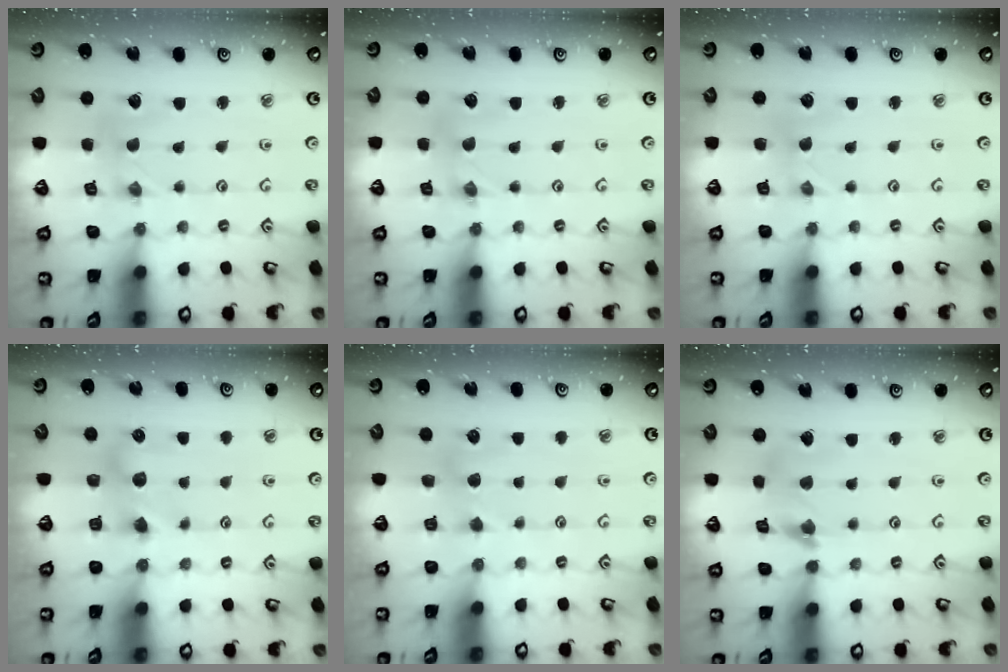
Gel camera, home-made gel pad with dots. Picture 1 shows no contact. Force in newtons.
{"total": 1.6, "press": 1.6, "slide": 0.2}
{"total": 1.4, "press": 1.4, "slide": 0.2}
{"total": 5.8, "press": 5.8, "slide": 0.1}
{"total": 3.9, "press": 3.9, "slide": 0.6}
{"total": 5.3, "press": 5.3, "slide": 0.6}